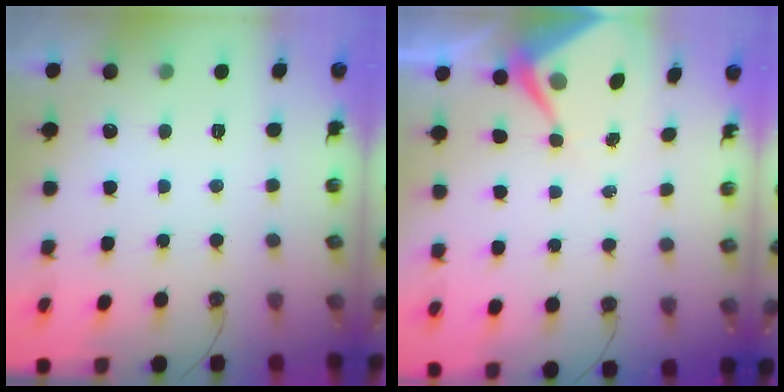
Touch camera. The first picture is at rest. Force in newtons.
{"total": 5.5, "press": 5.4, "slide": 0.6}